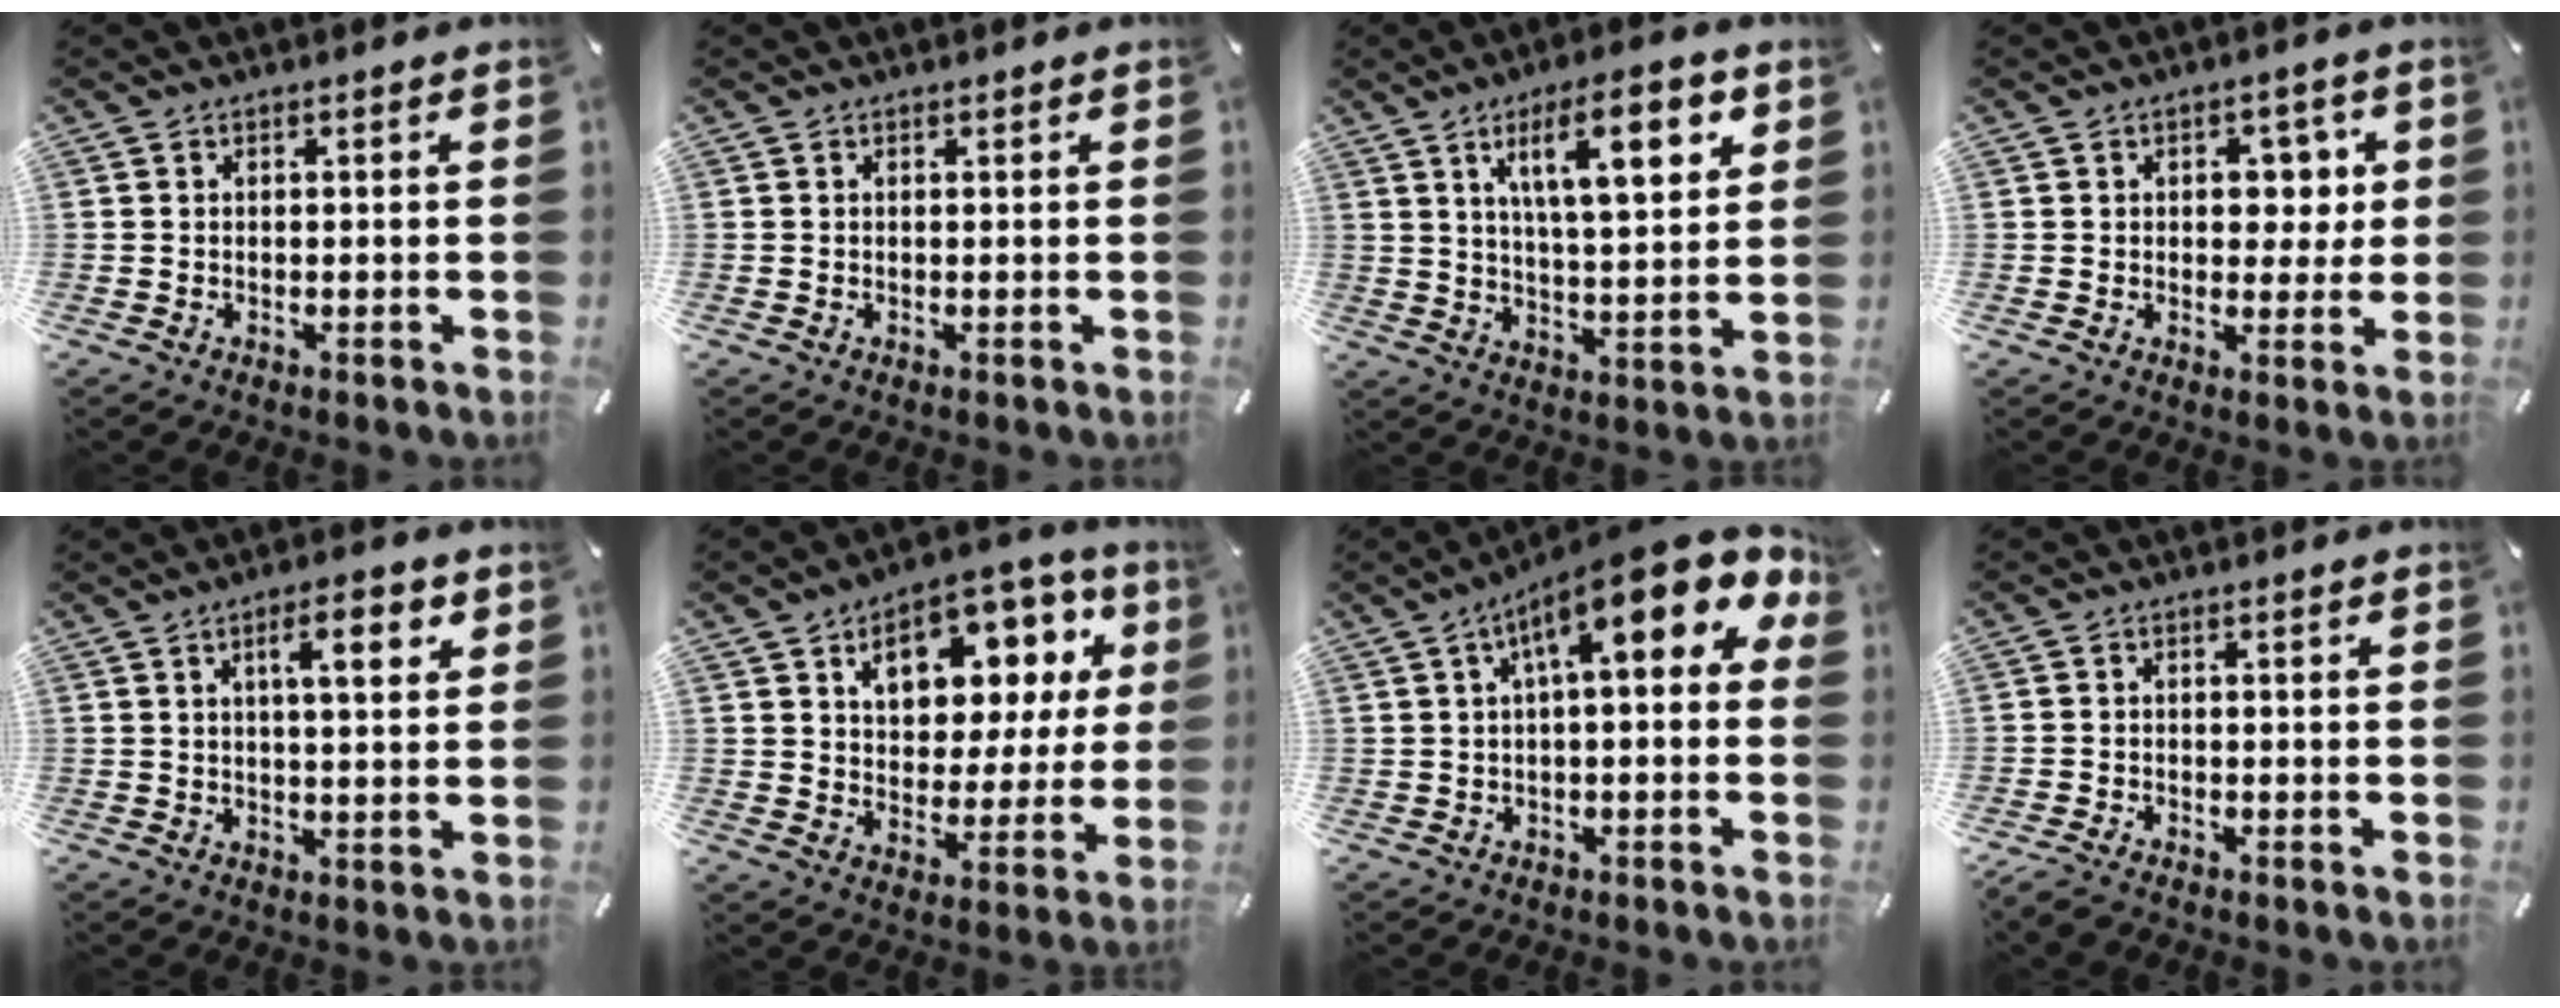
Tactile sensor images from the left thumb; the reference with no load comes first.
{"total": 0.0}
{"total": 15.5, "force": [7.4, 5.4, 12.5], "torque": [-0.197, -0.013, 0.115]}
{"total": 6.0, "force": [1.4, 4.7, 3.6], "torque": [-0.035, -0.006, 0.014]}
{"total": 7.6, "force": [3.1, 2.2, 6.5], "torque": [-0.095, -0.007, 0.042]}
{"total": 14.3, "force": [6.6, 9.6, 8.2], "torque": [-0.114, -0.034, 0.111]}
{"total": 15.4, "force": [6.9, 4.9, 12.8], "torque": [-0.200, -0.043, 0.112]}
{"total": 2.4, "force": [-2.2, 0.7, 0.7], "torque": [-0.024, 0.005, -0.047]}